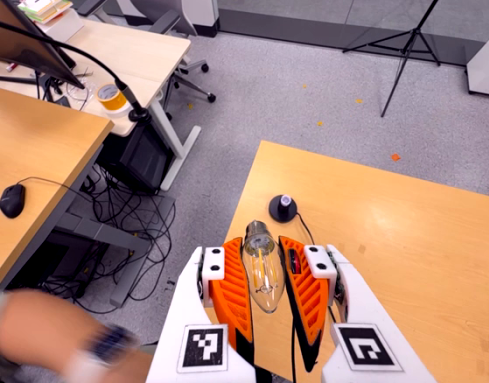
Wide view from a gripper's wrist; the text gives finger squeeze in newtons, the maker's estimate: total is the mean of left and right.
{"total": 21.7, "left": 24.0, "right": 19.3}